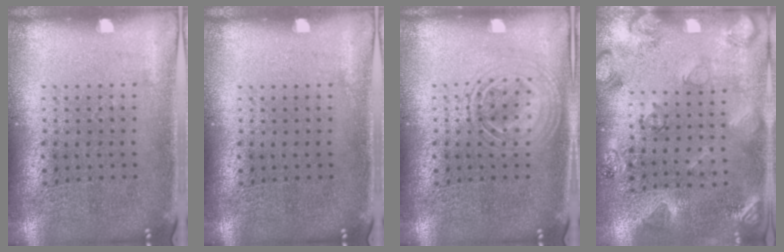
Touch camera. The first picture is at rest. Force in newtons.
{"total": 0.0}
{"total": 2.4, "press": 2.4, "slide": 0.3}
{"total": 2.1, "press": 1.9, "slide": 0.8}